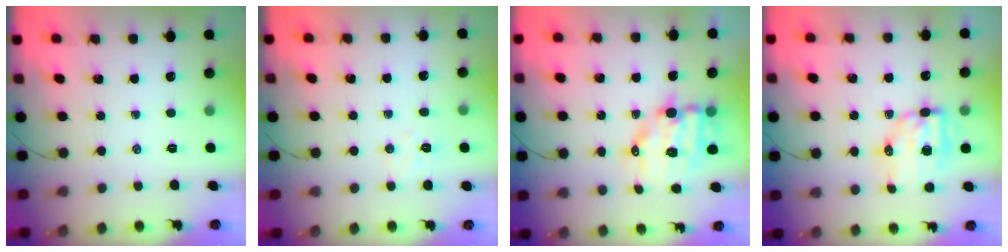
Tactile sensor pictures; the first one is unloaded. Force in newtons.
{"total": 3.8, "press": 3.7, "slide": 0.9}
{"total": 10.5, "press": 10.2, "slide": 2.4}
{"total": 9.6, "press": 9.4, "slide": 1.8}